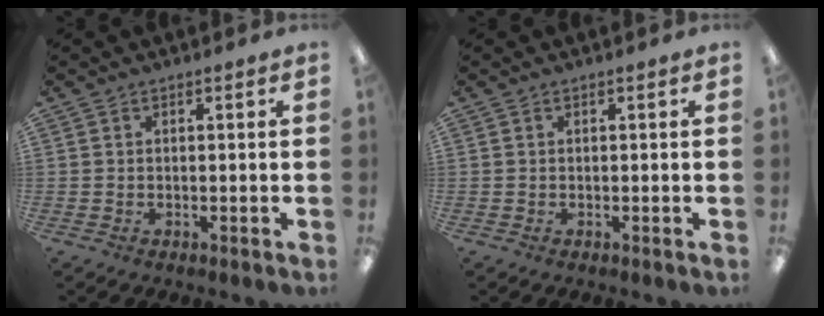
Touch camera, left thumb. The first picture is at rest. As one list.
[{"total": 0.0}]